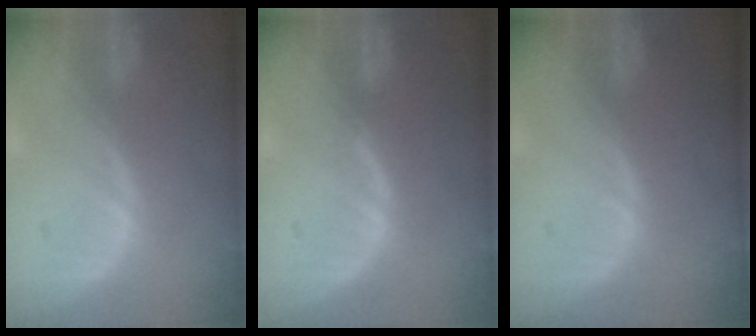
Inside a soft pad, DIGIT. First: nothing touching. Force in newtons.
{"total": 1.5, "press": 1.2, "slide": 0.8}
{"total": 0.0}